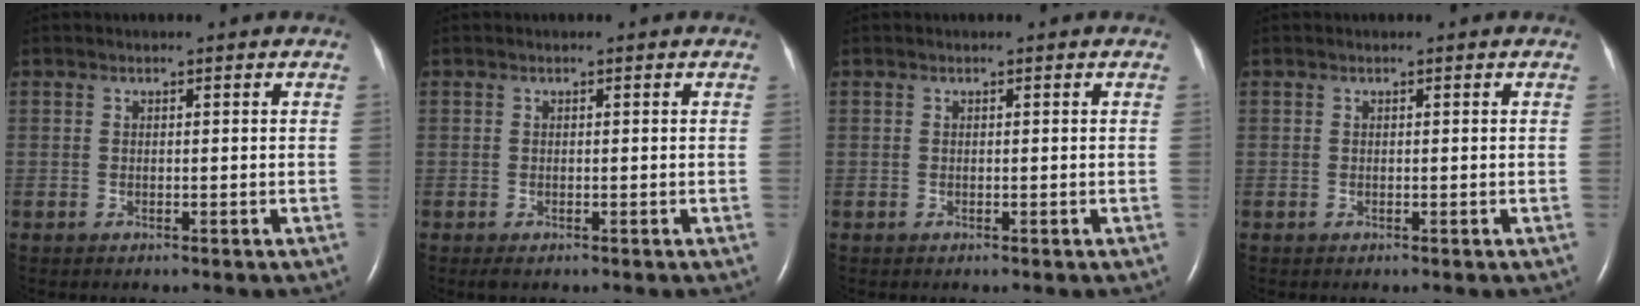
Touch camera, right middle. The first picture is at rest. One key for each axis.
{"total": 0.8, "fx": -0.5, "fy": 0.3, "fz": 0.6, "tx": -0.012, "ty": -0.003, "tz": -0.004}
{"total": 0.0}
{"total": 0.0}